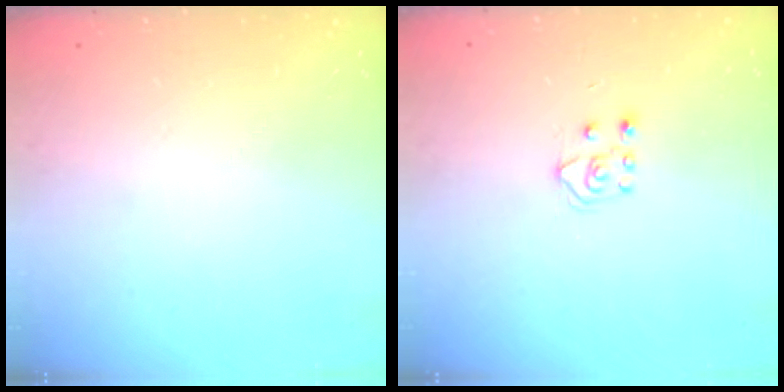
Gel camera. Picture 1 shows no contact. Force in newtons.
{"total": 4.8, "press": 4.7, "slide": 0.7}